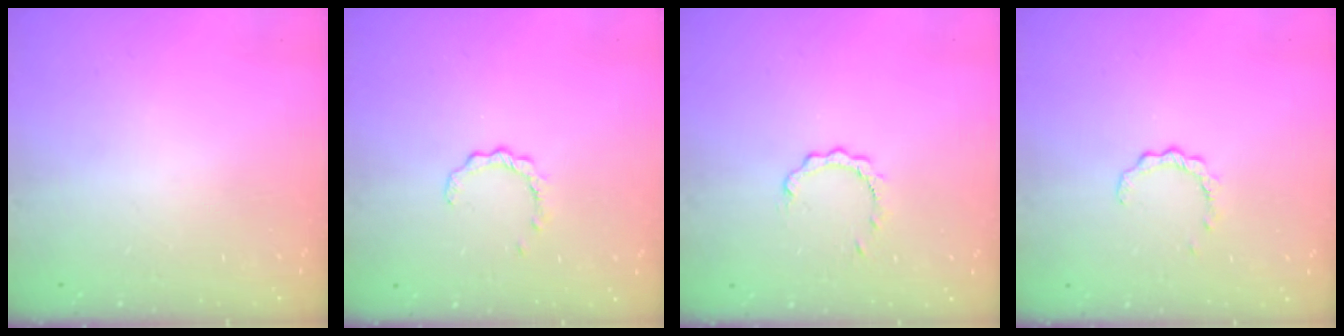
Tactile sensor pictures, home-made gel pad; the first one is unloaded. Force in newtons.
{"total": 2.4, "press": 2.4, "slide": 0.4}
{"total": 2.8, "press": 2.8, "slide": 0.3}
{"total": 2.9, "press": 2.9, "slide": 0.3}